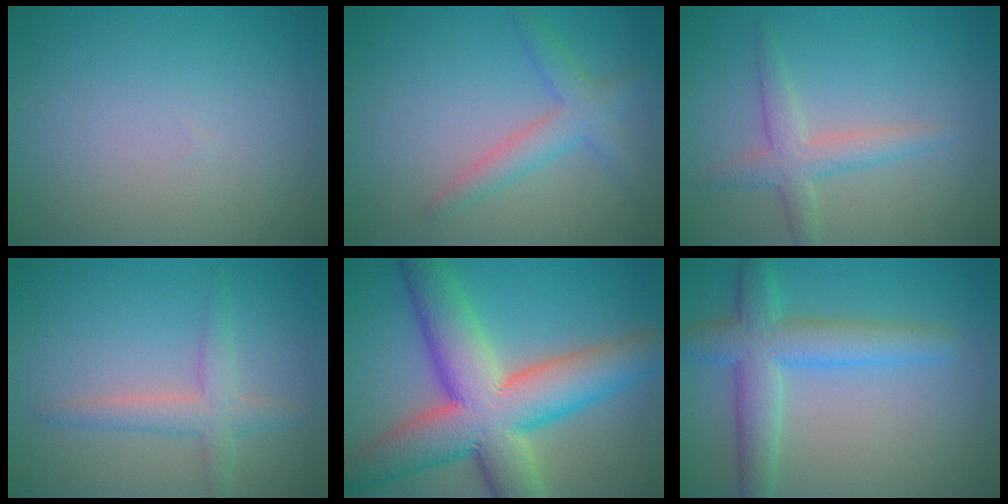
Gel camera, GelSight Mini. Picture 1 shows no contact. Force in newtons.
{"total": 2.9, "press": 2.9, "slide": 0.1}
{"total": 2.9, "press": 2.9, "slide": 0.1}
{"total": 2.9, "press": 2.9, "slide": 0.2}
{"total": 12.6, "press": 12.6, "slide": 0.5}
{"total": 5.6, "press": 5.6, "slide": 0.2}